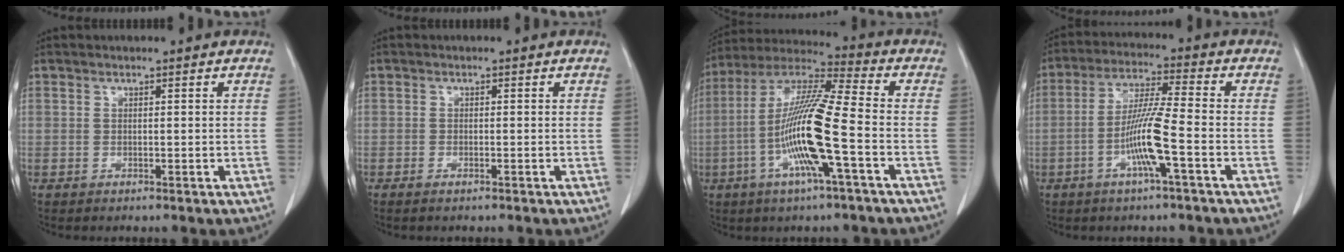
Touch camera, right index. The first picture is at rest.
{"total": 0.8, "force": [-0.5, 0.0, 0.6], "torque": [-0.013, -0.001, -0.007]}
{"total": 15.3, "force": [-4.0, 0.2, 14.8], "torque": [-0.298, -0.002, -0.086]}
{"total": 9.1, "force": [-3.1, -0.4, 8.5], "torque": [-0.170, -0.002, -0.062]}